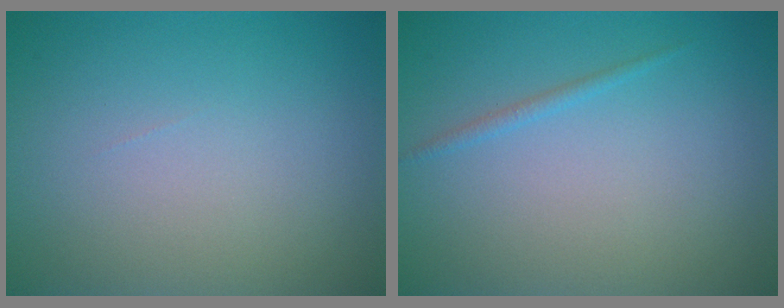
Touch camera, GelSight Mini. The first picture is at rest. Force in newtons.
{"total": 0.8, "press": 0.8, "slide": 0.1}